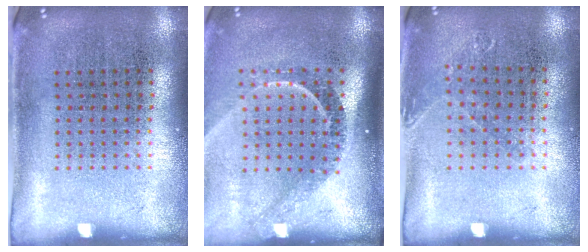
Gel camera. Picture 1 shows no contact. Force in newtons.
{"total": 2.3, "press": 1.6, "slide": 1.6}
{"total": 0.8, "press": 0.8, "slide": 0.1}